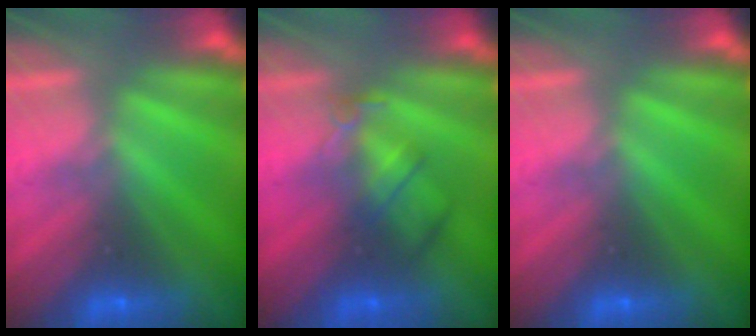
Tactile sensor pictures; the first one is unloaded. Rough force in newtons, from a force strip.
{"total": 2.4}
{"total": 0.0}